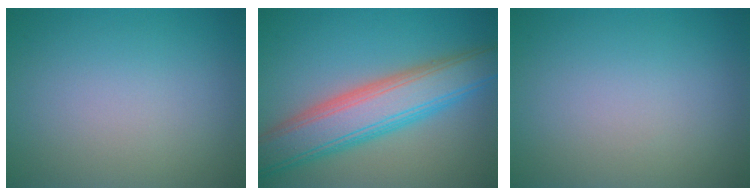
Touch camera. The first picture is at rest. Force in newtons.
{"total": 8.0, "press": 8.0, "slide": 0.4}
{"total": 0.0}